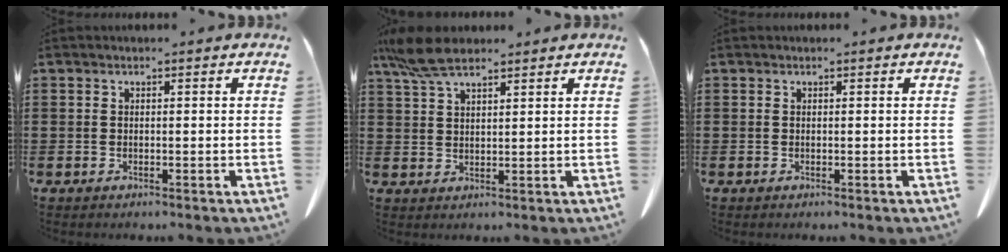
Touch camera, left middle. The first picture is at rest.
{"total": 6.9, "force": [5.1, 2.0, 4.1], "torque": [-0.100, -0.007, 0.095]}
{"total": 0.0}